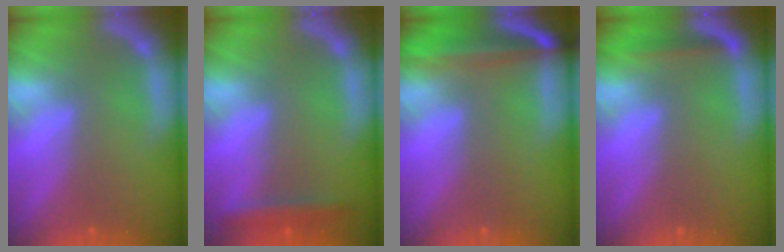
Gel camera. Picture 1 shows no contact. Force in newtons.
{"total": 2.4}
{"total": 7.1}
{"total": 1.9}